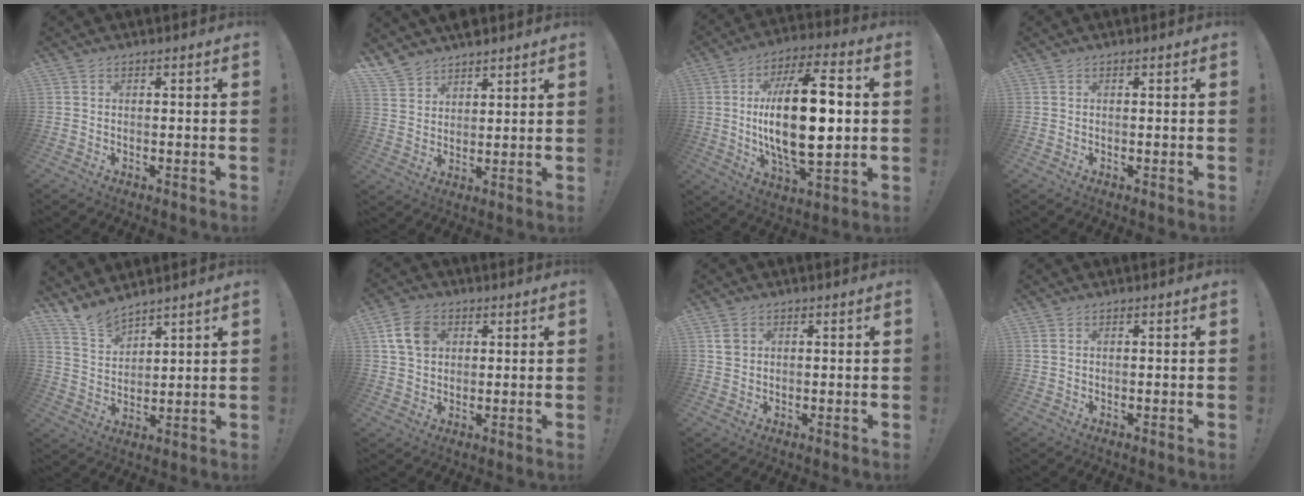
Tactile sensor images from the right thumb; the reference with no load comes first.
{"total": 6.9, "force": [5.9, 3.5, 0.8], "torque": [-0.022, -0.045, 0.116]}
{"total": 23.3, "force": [0.8, 9.5, 21.3], "torque": [-0.383, -0.004, 0.005]}
{"total": 0.0}
{"total": 8.3, "force": [7.6, 2.6, 1.8], "torque": [-0.056, -0.052, 0.150]}
{"total": 8.9, "force": [2.9, 6.6, 5.1], "torque": [-0.097, 0.009, 0.060]}
{"total": 2.7, "force": [1.1, 2.3, 1.0], "torque": [-0.013, 0.001, 0.020]}
{"total": 1.0, "force": [0.5, 0.4, 0.7], "torque": [-0.024, 0.004, 0.012]}